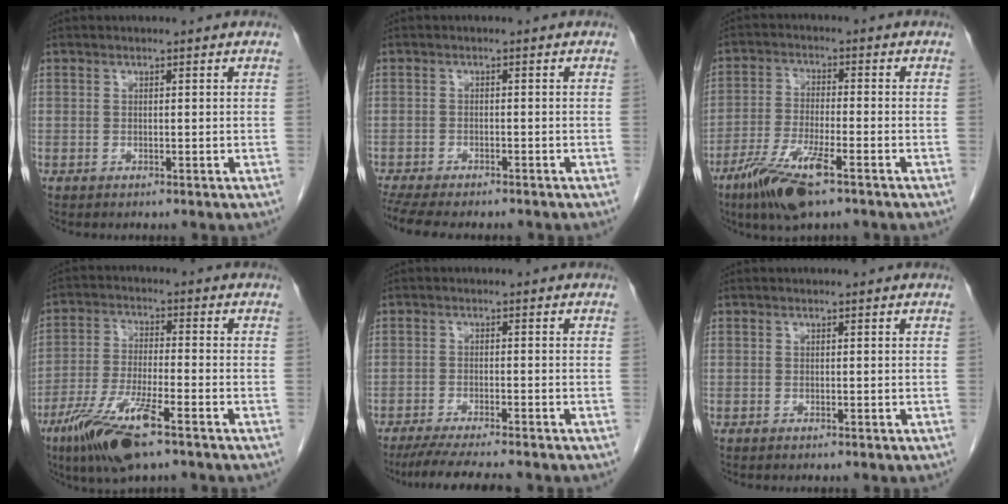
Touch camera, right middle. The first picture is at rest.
{"total": 10.9, "force": [-9.2, 2.8, 5.2], "torque": [-0.096, -0.010, -0.132]}
{"total": 9.5, "force": [-5.9, 1.4, 7.4], "torque": [-0.151, -0.021, -0.106]}
{"total": 11.4, "force": [-6.9, 1.6, 8.9], "torque": [-0.182, -0.024, -0.124]}
{"total": 8.3, "force": [-7.1, 0.0, 4.3], "torque": [-0.063, -0.023, -0.112]}
{"total": 0.0}